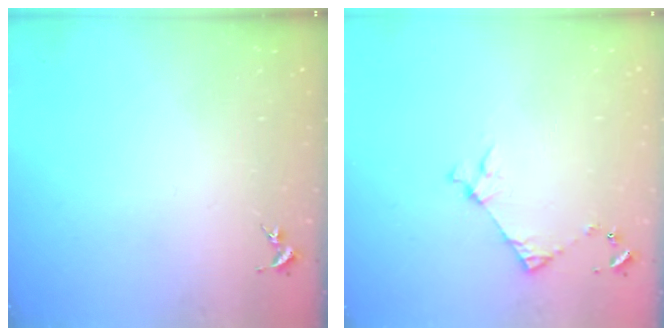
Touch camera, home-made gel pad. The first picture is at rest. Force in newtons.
{"total": 5.0, "press": 5.0, "slide": 0.4}